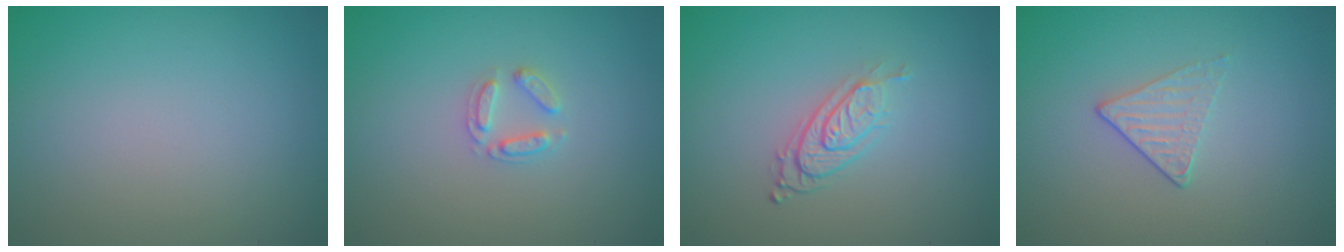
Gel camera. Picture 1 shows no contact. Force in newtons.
{"total": 1.7, "press": 1.7, "slide": 0.2}
{"total": 3.0, "press": 2.0, "slide": 2.2}
{"total": 1.4, "press": 1.1, "slide": 0.9}